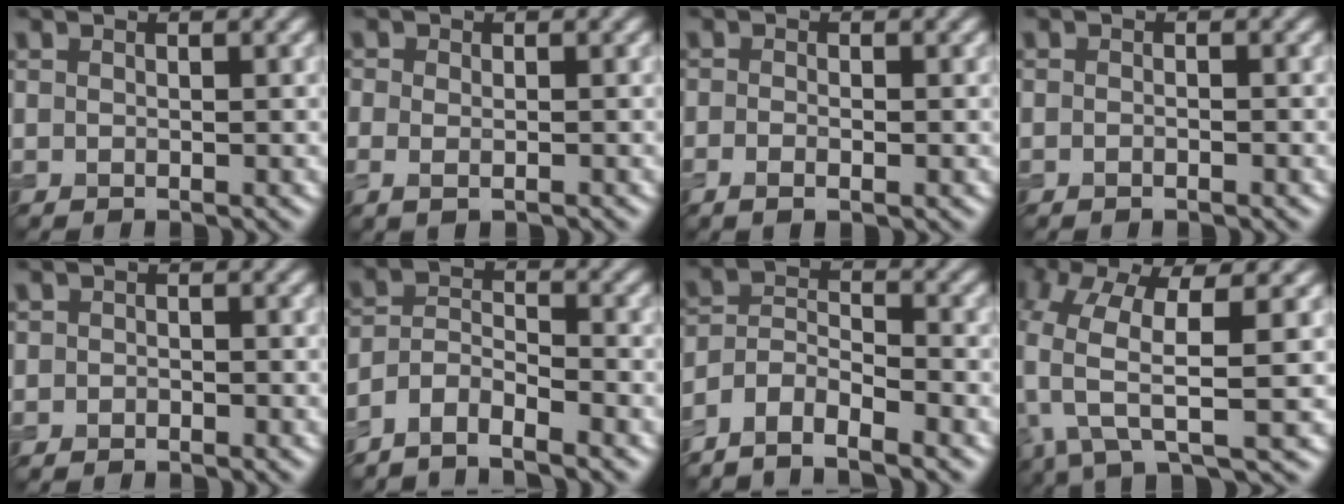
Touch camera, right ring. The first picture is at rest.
{"total": 1.3, "force": [-0.4, 0.6, 1.0], "torque": [-0.024, -0.006, -0.008]}
{"total": 1.5, "force": [-0.6, 0.4, 1.3], "torque": [-0.025, -0.006, -0.013]}
{"total": 0.7, "force": [-0.4, 0.2, 0.6], "torque": [-0.010, -0.003, -0.009]}
{"total": 0.8, "force": [-0.5, 0.6, 0.2], "torque": [-0.001, -0.003, -0.011]}
{"total": 4.0, "force": [-3.4, 1.0, 1.8], "torque": [-0.032, 0.002, -0.072]}
{"total": 5.3, "force": [-4.4, 1.6, 2.5], "torque": [-0.038, 0.000, -0.090]}
{"total": 7.8, "force": [0.7, 3.0, 7.2], "torque": [-0.159, -0.014, 0.011]}